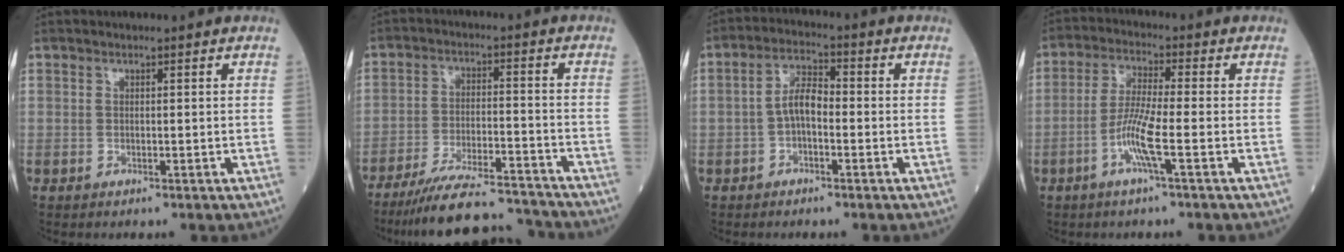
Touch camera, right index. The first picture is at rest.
{"total": 14.6, "force": [-13.8, 1.1, 4.6], "torque": [-0.079, 0.003, -0.218]}
{"total": 4.6, "force": [-1.0, 2.0, 4.1], "torque": [-0.077, 0.012, -0.023]}
{"total": 6.8, "force": [-2.5, -0.2, 6.3], "torque": [-0.128, -0.004, -0.053]}